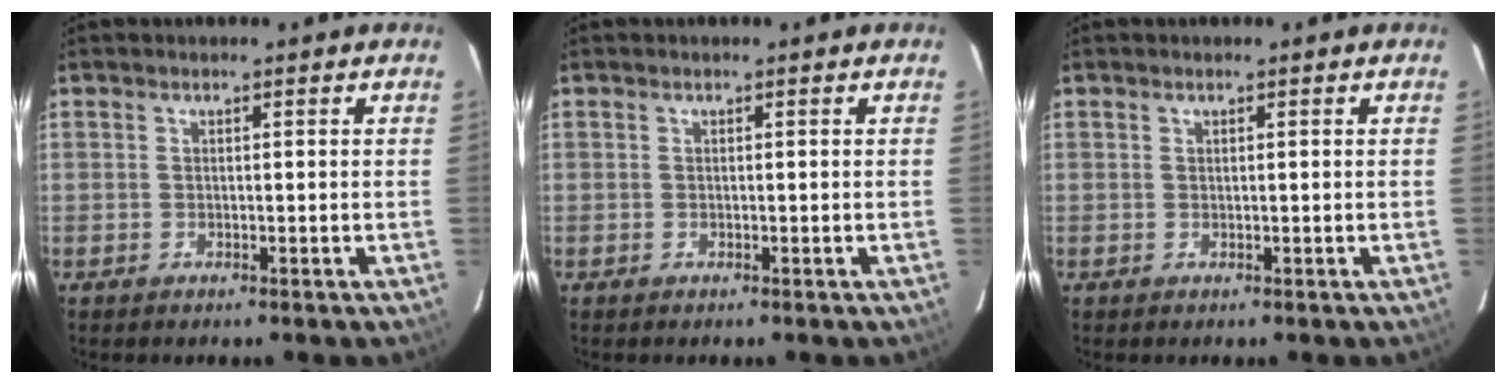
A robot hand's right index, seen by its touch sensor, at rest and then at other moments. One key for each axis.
{"total": 0.0}
{"total": 0.0}